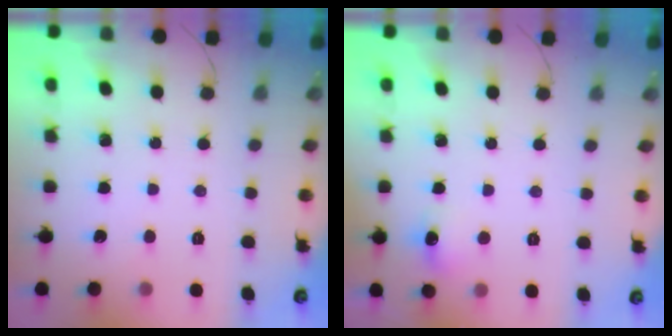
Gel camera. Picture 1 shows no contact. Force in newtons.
{"total": 6.6, "press": 6.4, "slide": 1.8}